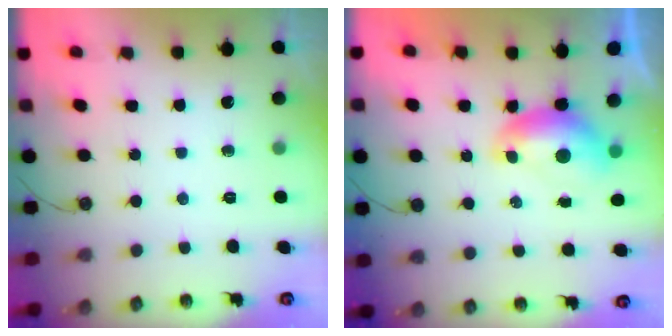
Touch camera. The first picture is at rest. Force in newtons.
{"total": 0.0}